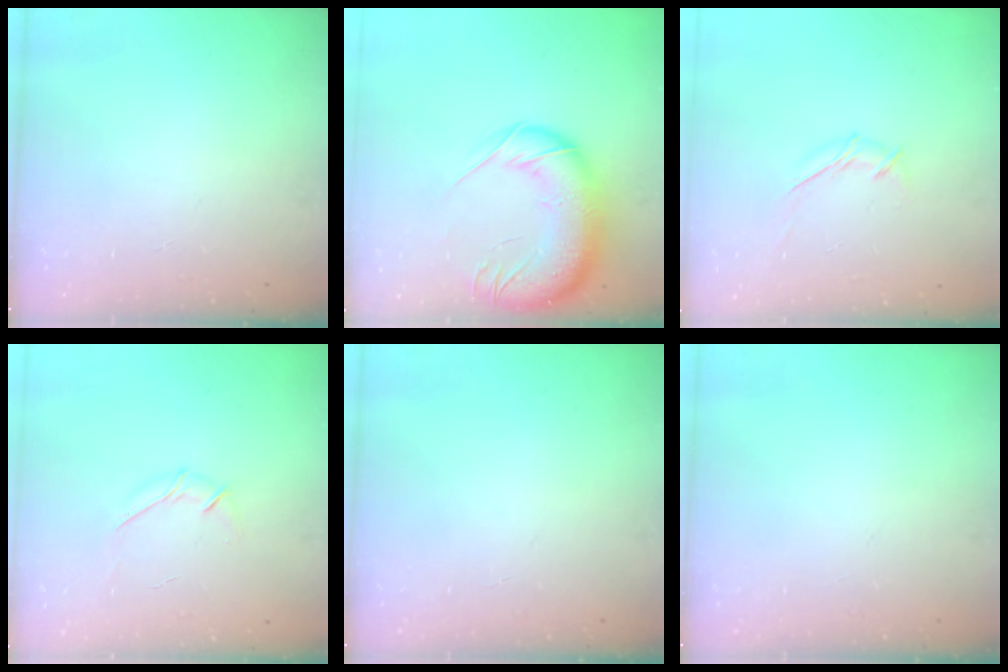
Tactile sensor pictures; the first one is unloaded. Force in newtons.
{"total": 20.9, "press": 20.3, "slide": 4.9}
{"total": 6.0, "press": 6.0, "slide": 0.7}
{"total": 6.3, "press": 6.2, "slide": 1.4}
{"total": 0.0}
{"total": 0.0}